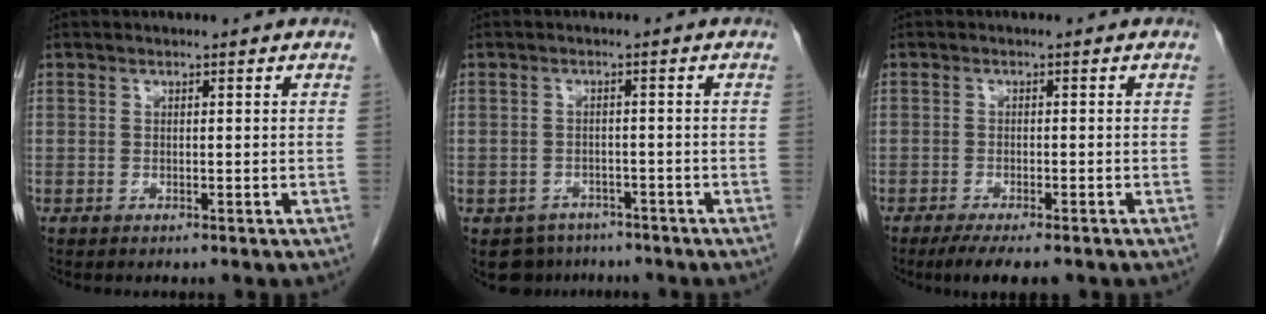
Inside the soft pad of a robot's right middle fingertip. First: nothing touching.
{"total": 4.7, "force": [-3.6, 3.1, 0.0], "torque": [0.008, 0.008, -0.050]}
{"total": 6.1, "force": [-4.7, 1.2, 3.7], "torque": [-0.054, -0.013, -0.071]}